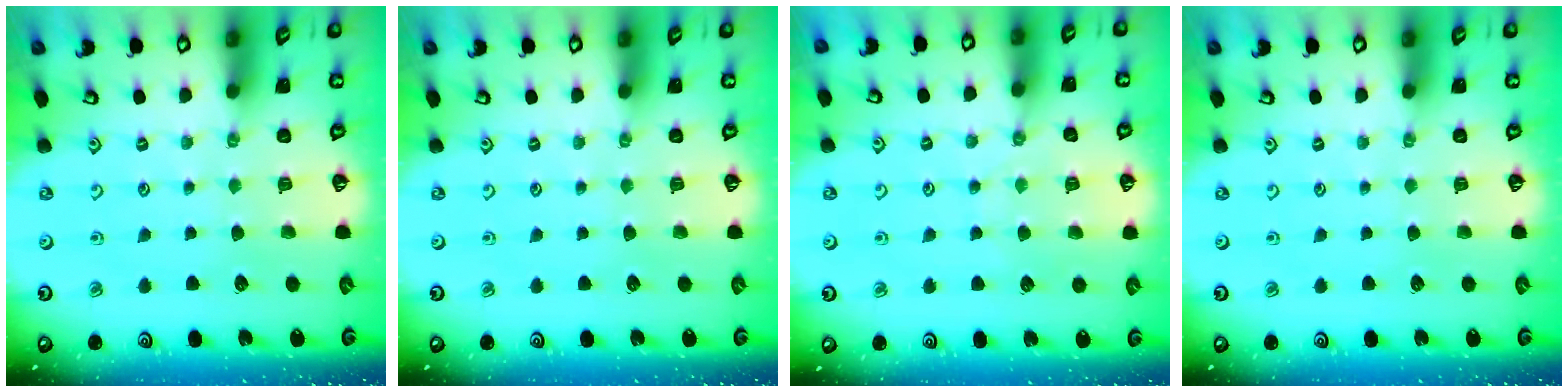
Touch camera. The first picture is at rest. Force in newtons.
{"total": 0.0}
{"total": 5.5, "press": 5.4, "slide": 0.7}
{"total": 0.0}